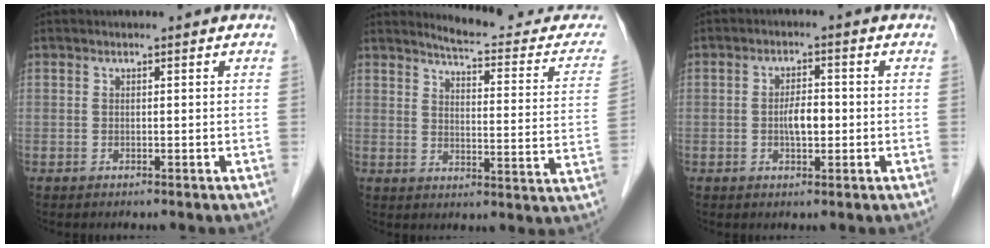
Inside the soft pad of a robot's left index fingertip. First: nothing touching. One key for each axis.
{"total": 15.2, "fx": 14.5, "fy": 2.0, "fz": 4.1, "tx": -0.038, "ty": -0.062, "tz": 0.158}
{"total": 3.5, "fx": -0.6, "fy": 1.4, "fz": 3.1, "tx": -0.057, "ty": -0.001, "tz": -0.012}